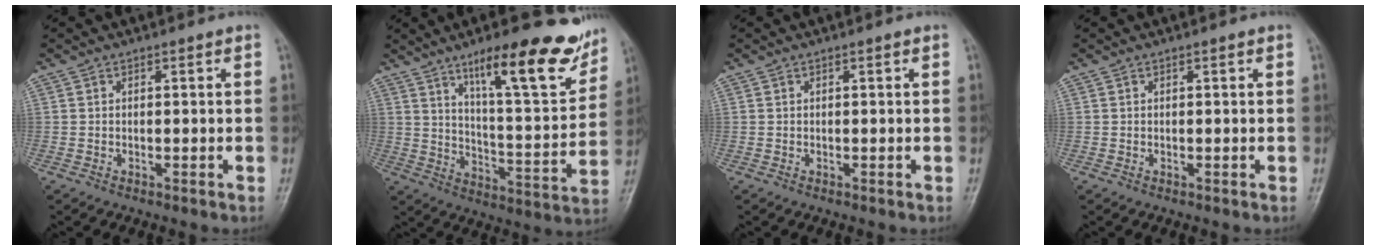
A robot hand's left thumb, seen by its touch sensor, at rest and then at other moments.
{"total": 19.1, "force": [12.4, 4.7, 13.8], "torque": [-0.161, -0.070, 0.193]}
{"total": 0.0}
{"total": 0.0}